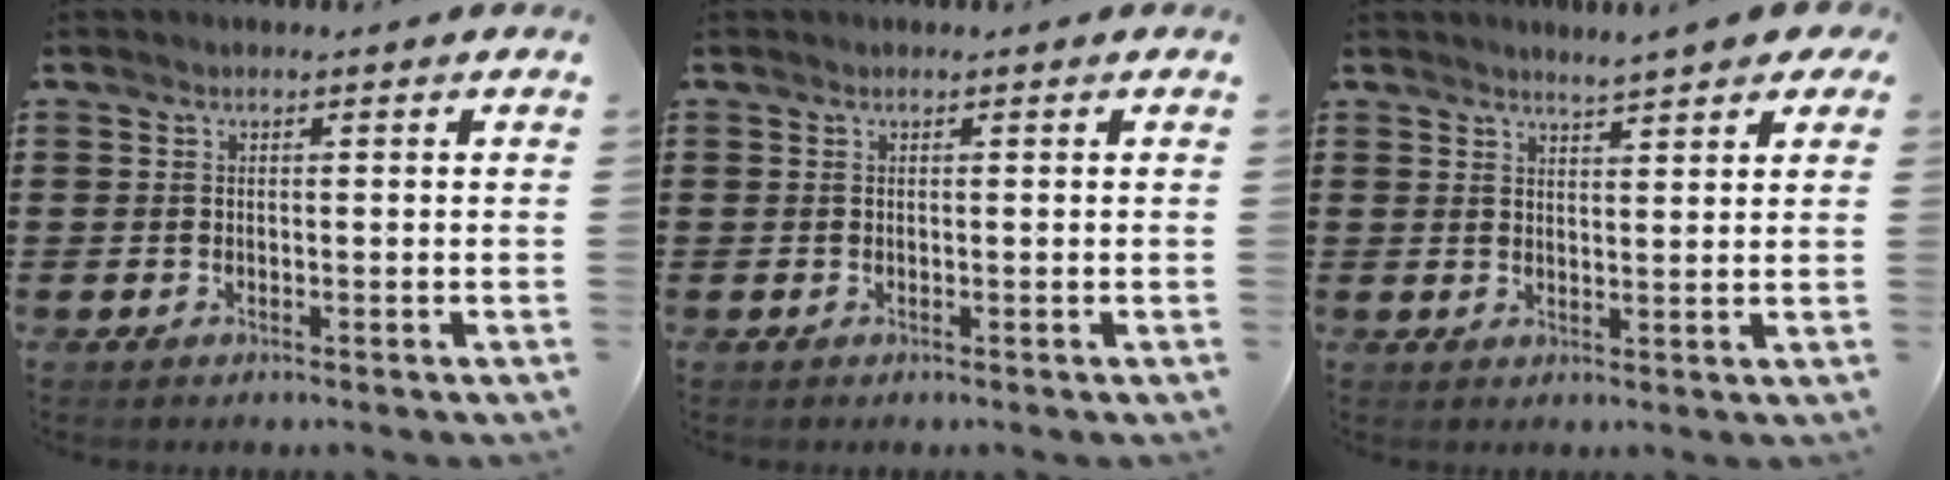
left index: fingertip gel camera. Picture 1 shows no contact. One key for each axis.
{"total": 0.0}
{"total": 2.6, "fx": 2.5, "fy": -0.1, "fz": 0.8, "tx": -0.025, "ty": -0.002, "tz": 0.045}